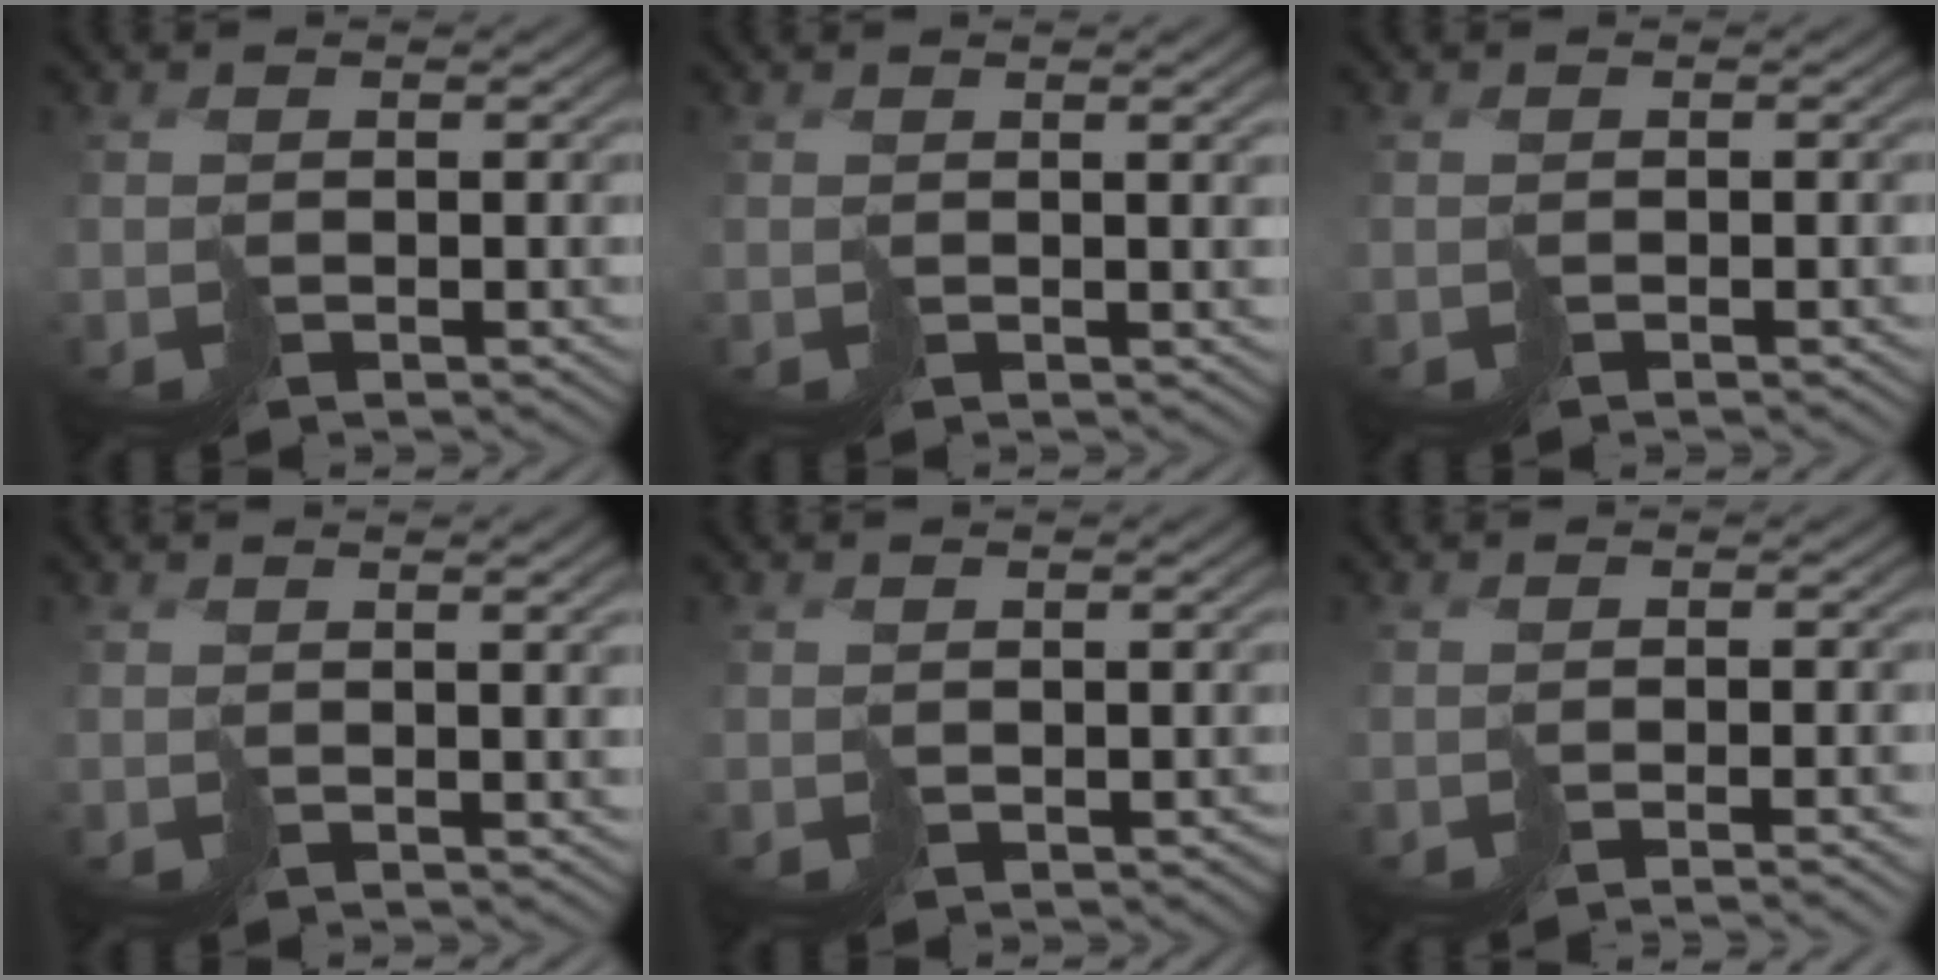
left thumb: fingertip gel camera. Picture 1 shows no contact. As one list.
[{"total": 2.0, "force": [1.2, -0.3, 1.6], "torque": [-0.022, 0.005, 0.024]}, {"total": 0.7, "force": [-0.6, -0.2, 0.3], "torque": [-0.003, 0.002, -0.009]}, {"total": 2.4, "force": [1.3, -0.2, 2.0], "torque": [-0.029, 0.006, 0.028]}, {"total": 0.6, "force": [-0.1, 0.5, 0.2], "torque": [0.000, -0.003, -0.002]}, {"total": 2.8, "force": [-2.1, -0.6, 1.7], "torque": [-0.009, -0.005, -0.030]}]